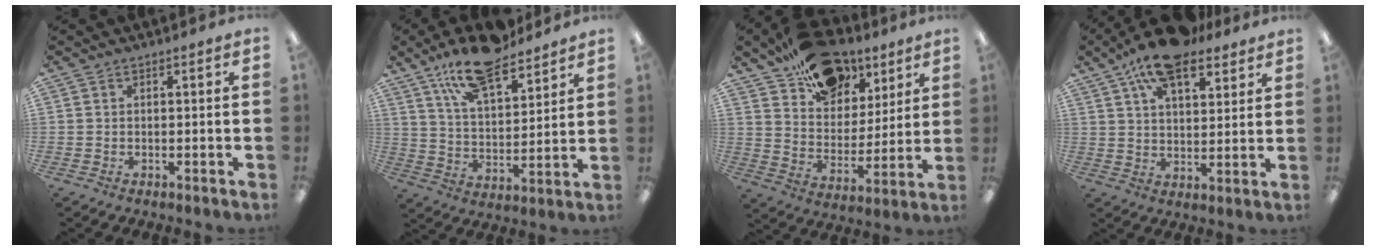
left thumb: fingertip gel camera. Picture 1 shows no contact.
{"total": 15.8, "force": [12.2, 5.8, 8.1], "torque": [-0.142, -0.061, 0.215]}
{"total": 18.3, "force": [12.5, 11.2, 7.3], "torque": [-0.116, -0.068, 0.228]}
{"total": 14.4, "force": [10.0, 5.9, 8.4], "torque": [-0.144, -0.037, 0.176]}